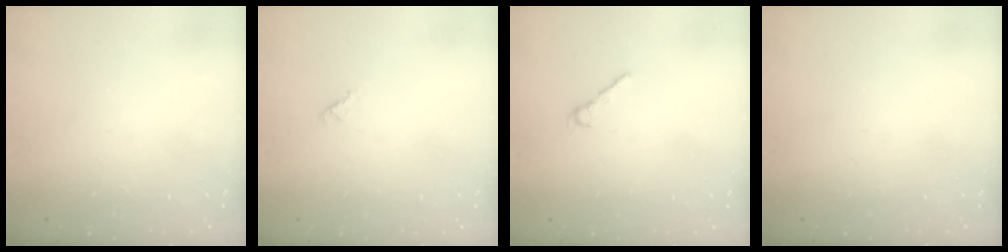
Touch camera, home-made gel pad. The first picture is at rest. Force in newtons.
{"total": 0.6, "press": 0.6, "slide": 0.2}
{"total": 2.2, "press": 2.2, "slide": 0.4}
{"total": 0.0}